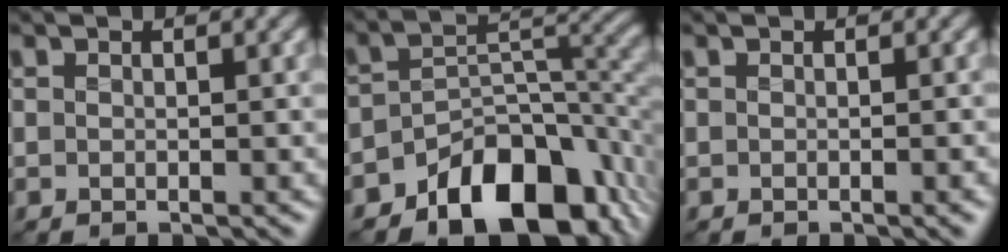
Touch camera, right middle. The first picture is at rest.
{"total": 10.5, "force": [-6.1, 5.7, 6.4], "torque": [-0.082, 0.003, -0.109]}
{"total": 1.3, "force": [-0.4, 0.3, 1.2], "torque": [-0.011, -0.001, -0.007]}